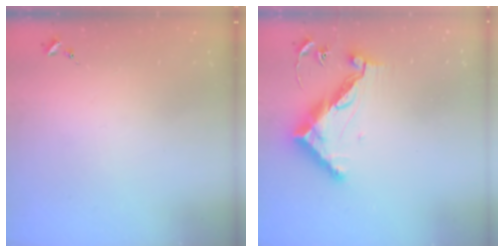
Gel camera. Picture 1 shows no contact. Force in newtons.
{"total": 12.8, "press": 12.8, "slide": 0.5}